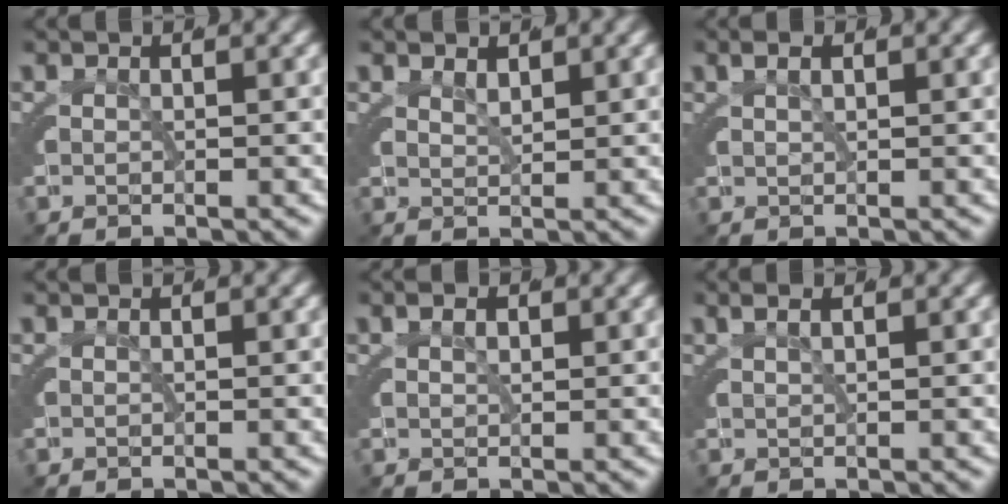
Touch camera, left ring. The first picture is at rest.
{"total": 0.7, "force": [0.7, 0.1, -0.2], "torque": [0.000, -0.004, 0.013]}
{"total": 0.7, "force": [0.5, 0.3, 0.4], "torque": [-0.006, 0.001, 0.009]}
{"total": 0.0}
{"total": 0.5, "force": [0.2, 0.4, 0.2], "torque": [-0.001, -0.003, 0.005]}
{"total": 0.7, "force": [0.5, 0.1, 0.4], "torque": [-0.006, 0.003, 0.009]}